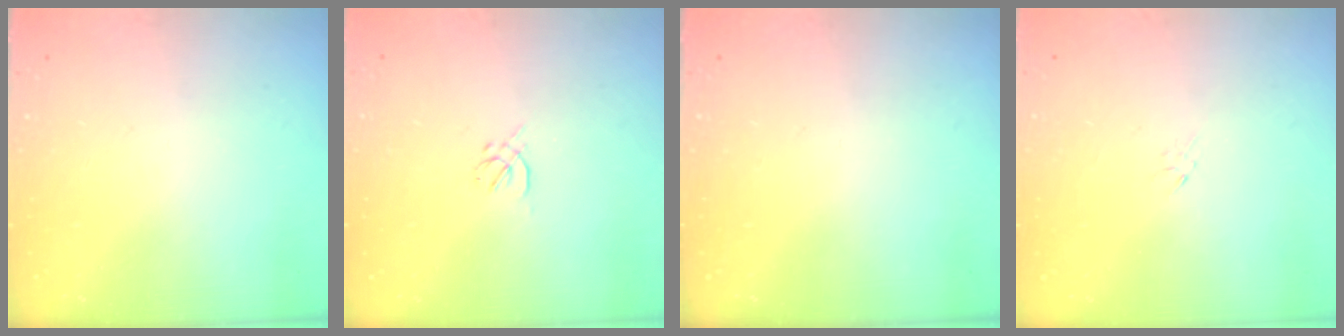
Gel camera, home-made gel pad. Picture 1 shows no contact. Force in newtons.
{"total": 0.7, "press": 0.5, "slide": 0.5}
{"total": 0.0}
{"total": 0.9, "press": 0.8, "slide": 0.4}